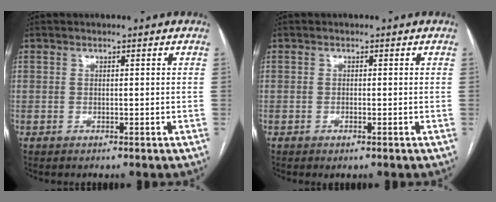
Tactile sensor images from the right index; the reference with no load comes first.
{"total": 0.7, "force": [-0.4, 0.1, 0.6], "torque": [-0.008, -0.001, -0.005]}